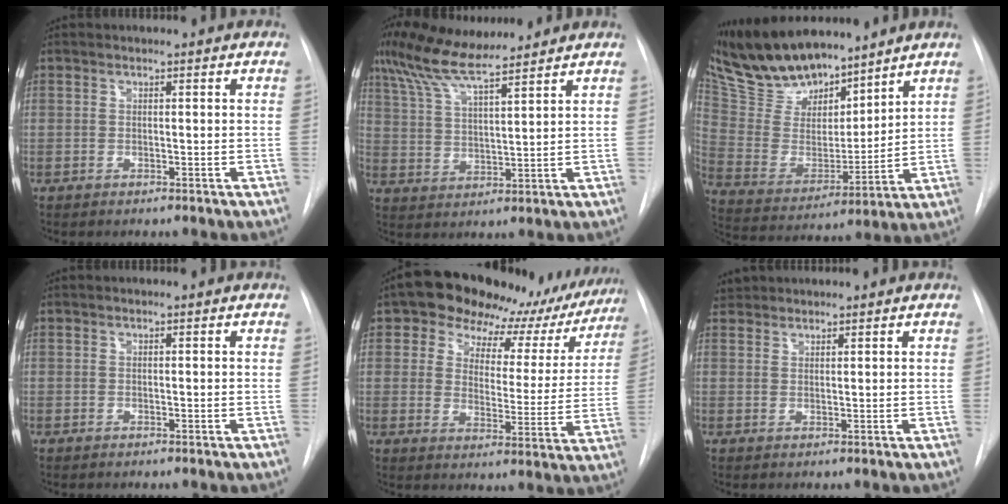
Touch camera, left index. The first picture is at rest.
{"total": 10.3, "force": [8.7, 1.0, 5.4], "torque": [-0.112, 0.030, 0.163]}
{"total": 16.9, "force": [14.6, 5.2, 6.6], "torque": [-0.129, 0.008, 0.279]}
{"total": 0.0}
{"total": 20.0, "force": [15.9, 9.8, 7.0], "torque": [-0.082, 0.013, 0.180]}
{"total": 2.3, "force": [2.3, 0.5, -0.3], "torque": [0.001, 0.015, 0.046]}